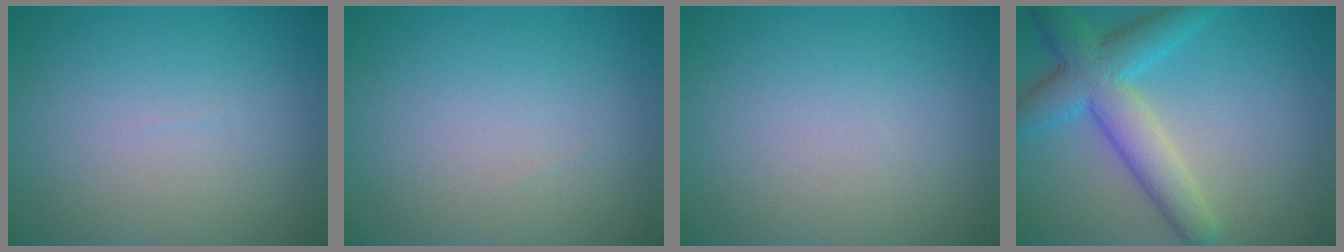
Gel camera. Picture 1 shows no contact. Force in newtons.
{"total": 0.0}
{"total": 0.0}
{"total": 6.2, "press": 6.2, "slide": 0.2}